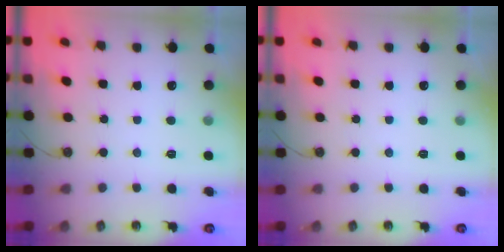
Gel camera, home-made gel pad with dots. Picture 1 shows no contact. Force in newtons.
{"total": 0.0}